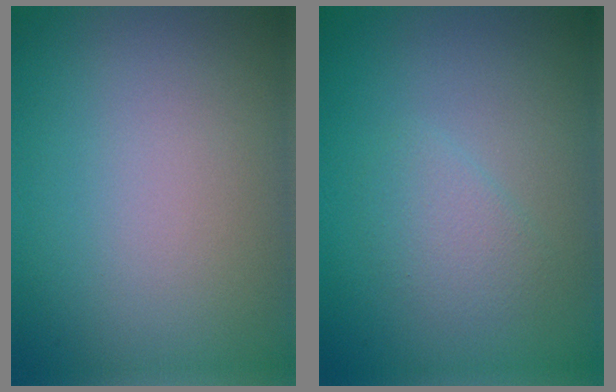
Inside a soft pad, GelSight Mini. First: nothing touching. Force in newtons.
{"total": 1.8, "press": 1.8, "slide": 0.1}